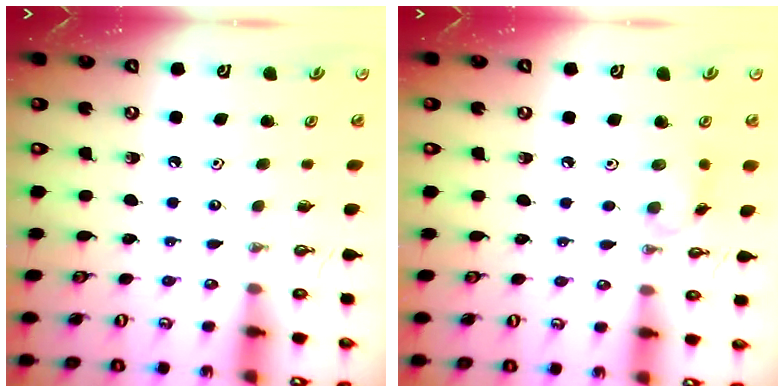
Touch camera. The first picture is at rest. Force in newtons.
{"total": 6.3, "press": 6.2, "slide": 1.2}